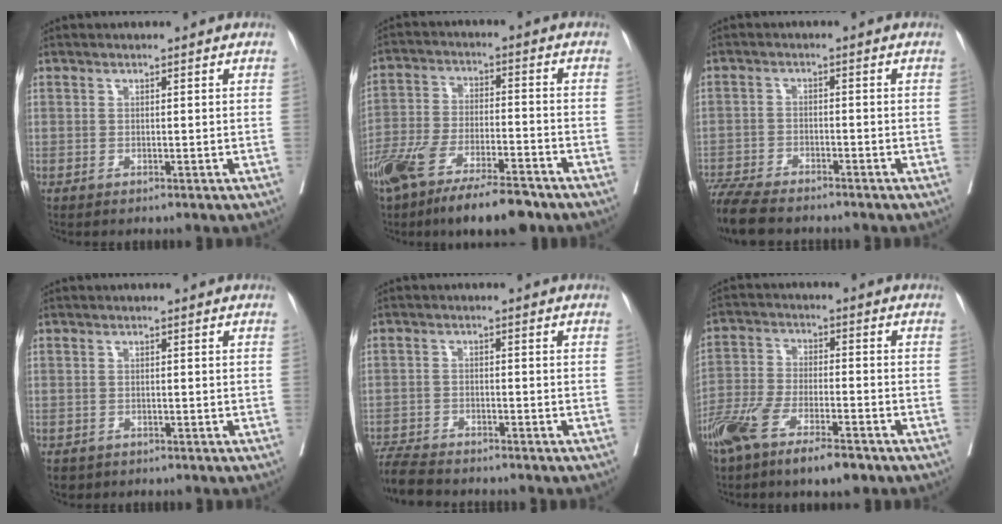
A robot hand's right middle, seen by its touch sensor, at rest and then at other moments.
{"total": 15.9, "force": [-11.6, 3.7, 10.2], "torque": [-0.190, -0.029, -0.203]}
{"total": 10.0, "force": [-8.6, 2.3, 4.4], "torque": [-0.076, -0.018, -0.145]}
{"total": 2.1, "force": [-1.5, 1.4, 0.2], "torque": [-0.005, 0.000, -0.024]}
{"total": 6.5, "force": [-6.2, 0.9, 1.8], "torque": [-0.028, -0.018, -0.109]}
{"total": 11.1, "force": [-7.7, 2.8, 7.5], "torque": [-0.146, -0.012, -0.137]}